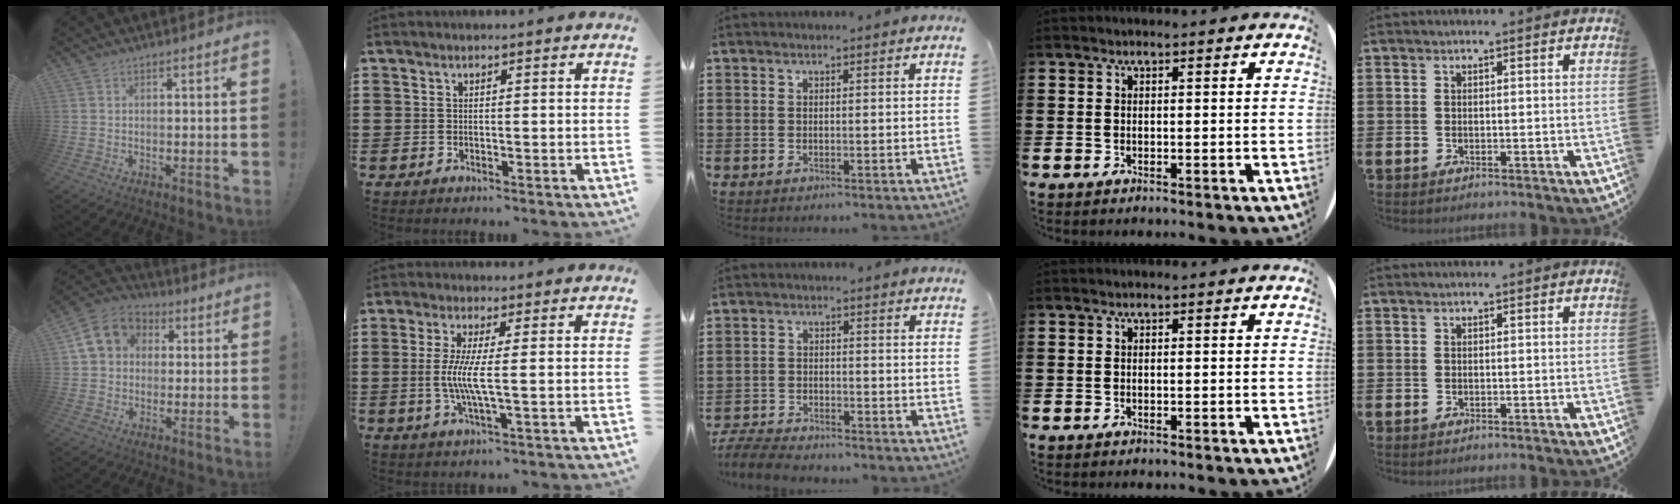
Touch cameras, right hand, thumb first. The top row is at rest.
{"thumb": {"total": 11.4, "force": [3.2, 9.5, 5.3], "torque": [-0.073, 0.000, 0.068]}, "index": {"total": 5.5, "force": [-0.3, 0.0, 5.5], "torque": [-0.117, -0.014, -0.013]}, "middle": {"total": 5.0, "force": [-4.9, 0.7, 1.0], "torque": [-0.033, 0.001, -0.102]}}